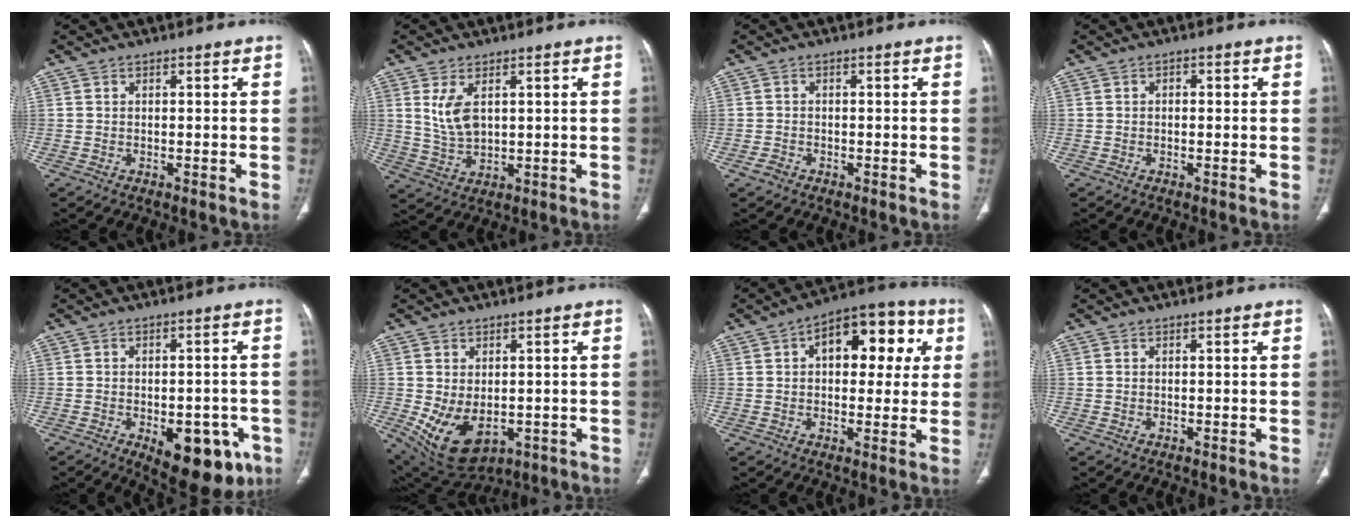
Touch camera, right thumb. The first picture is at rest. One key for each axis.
{"total": 6.3, "fx": 2.0, "fy": 3.4, "fz": 4.9, "tx": -0.095, "ty": -0.011, "tz": 0.052}
{"total": 1.6, "fx": -1.0, "fy": 1.2, "fz": 0.5, "tx": -0.010, "ty": 0.005, "tz": -0.019}
{"total": 1.0, "fx": 0.0, "fy": 0.7, "fz": 0.7, "tx": -0.005, "ty": 0.002, "tz": -0.004}
{"total": 14.1, "fx": -6.0, "fy": 7.2, "fz": 10.5, "tx": -0.106, "ty": 0.013, "tz": -0.067}
{"total": 10.6, "fx": -2.1, "fy": 6.8, "fz": 7.9, "tx": -0.126, "ty": -0.009, "tz": -0.007}
{"total": 15.5, "fx": 4.2, "fy": 8.9, "fz": 12.0, "tx": -0.113, "ty": 0.027, "tz": 0.054}
{"total": 0.0}